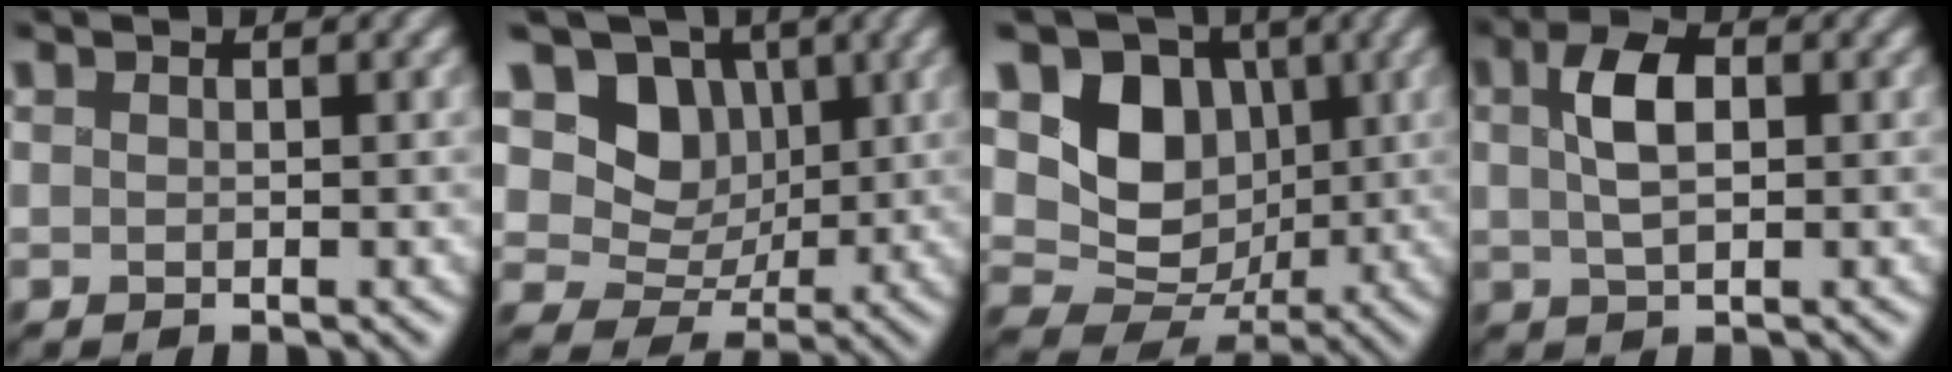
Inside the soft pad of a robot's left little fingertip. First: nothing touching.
{"total": 4.6, "force": [0.7, 4.2, 1.8], "torque": [-0.045, -0.009, 0.011]}
{"total": 7.2, "force": [0.6, 6.2, 3.6], "torque": [-0.067, -0.012, 0.018]}
{"total": 3.0, "force": [0.0, 1.3, 2.7], "torque": [-0.072, 0.003, 0.016]}